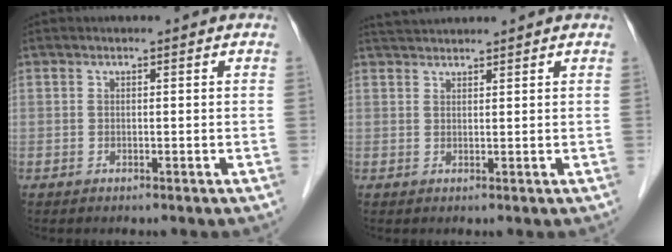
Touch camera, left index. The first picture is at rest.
{"total": 3.5, "force": [3.4, 0.0, 0.8], "torque": [-0.014, 0.031, 0.064]}